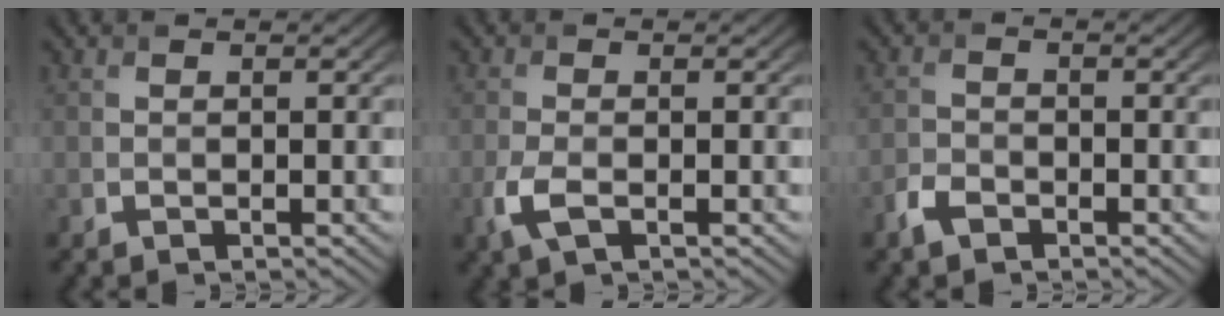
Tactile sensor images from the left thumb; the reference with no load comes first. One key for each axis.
{"total": 3.1, "fx": -1.3, "fy": 1.2, "fz": 2.5, "tx": -0.068, "ty": -0.007, "tz": -0.031}
{"total": 2.4, "fx": -1.7, "fy": 1.3, "fz": 1.1, "tx": -0.025, "ty": -0.001, "tz": -0.041}